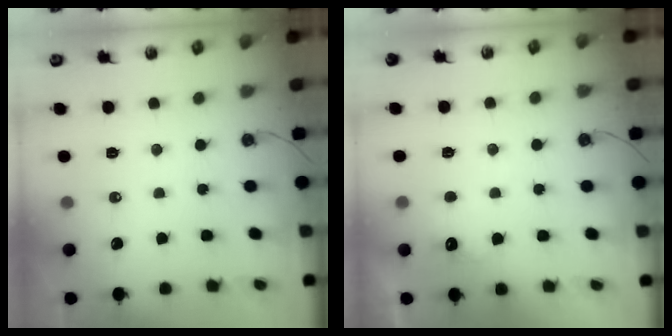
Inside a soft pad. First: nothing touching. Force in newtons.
{"total": 4.9, "press": 4.8, "slide": 1.1}